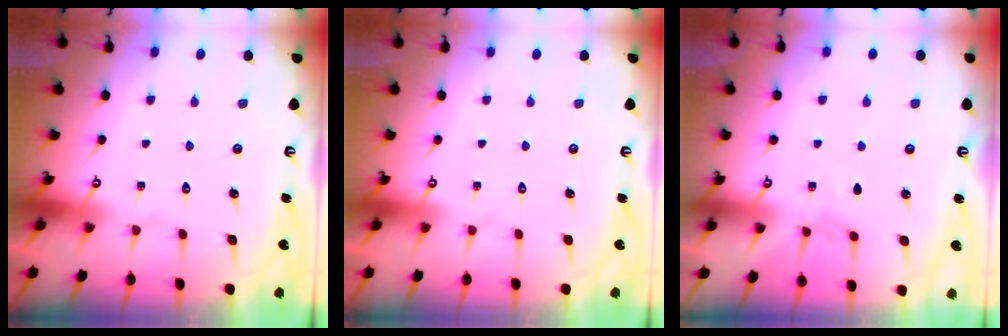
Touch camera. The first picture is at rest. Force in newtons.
{"total": 0.0}
{"total": 2.3, "press": 2.3, "slide": 0.5}